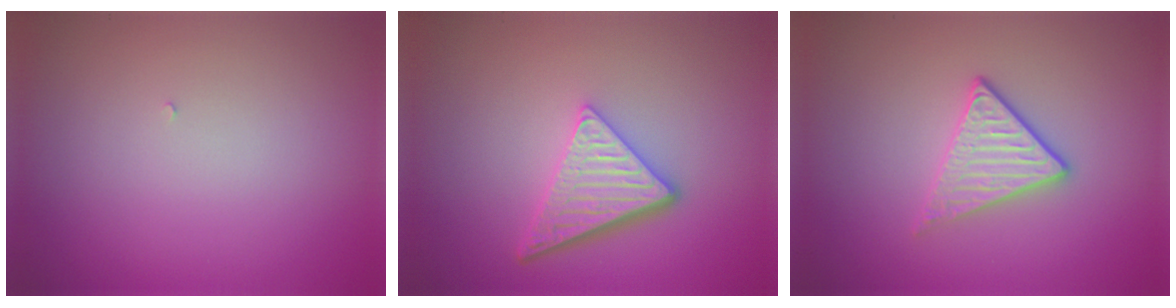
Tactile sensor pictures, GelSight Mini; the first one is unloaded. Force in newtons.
{"total": 4.7, "press": 3.5, "slide": 3.1}
{"total": 2.8, "press": 2.6, "slide": 1.1}